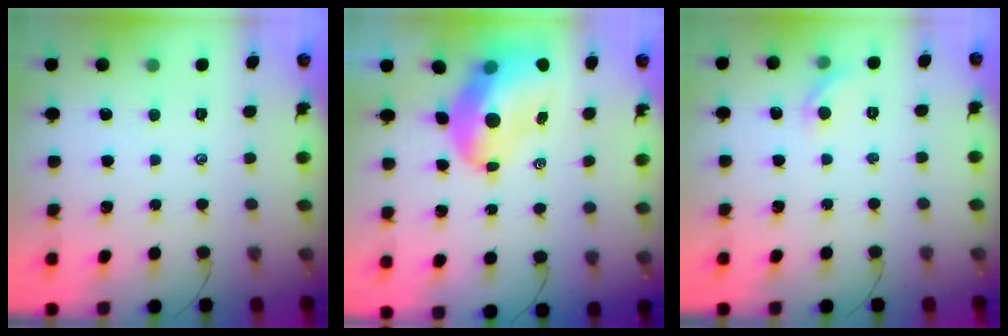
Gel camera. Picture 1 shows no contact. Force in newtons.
{"total": 11.0, "press": 10.5, "slide": 3.3}
{"total": 5.9, "press": 5.6, "slide": 1.6}